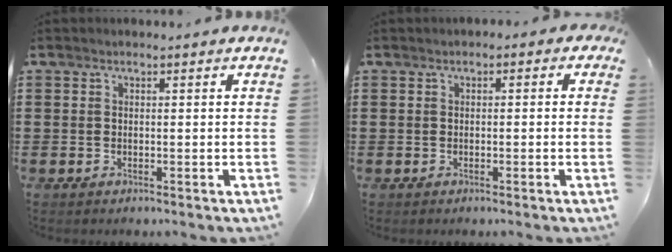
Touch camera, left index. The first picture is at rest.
{"total": 1.0, "force": [-0.7, 0.5, 0.5], "torque": [-0.012, 0.003, -0.016]}